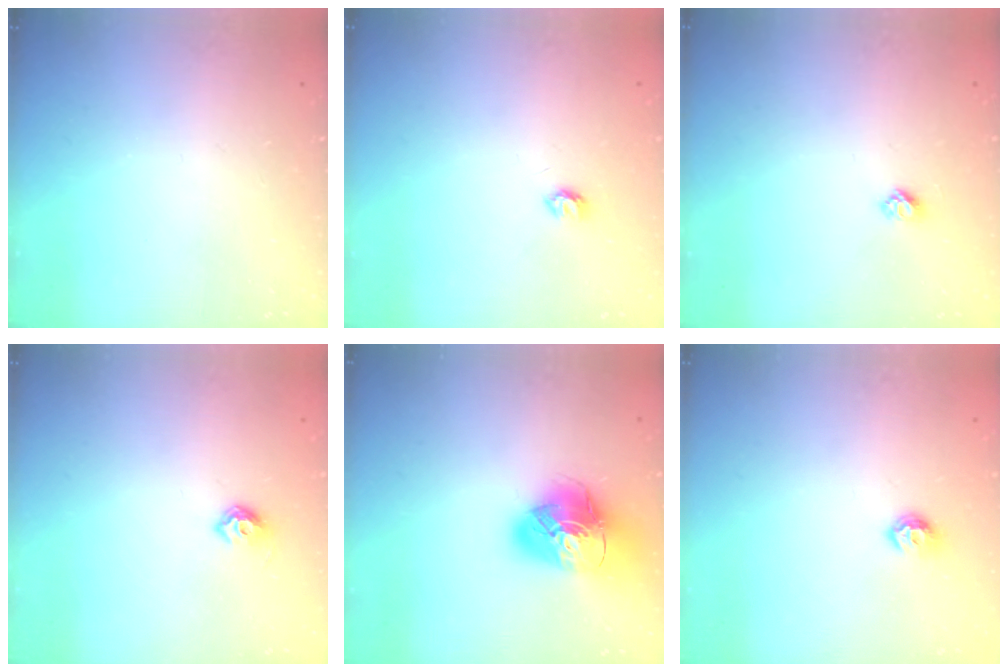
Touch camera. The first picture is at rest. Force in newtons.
{"total": 3.9, "press": 3.9, "slide": 0.5}
{"total": 4.5, "press": 4.4, "slide": 0.5}
{"total": 6.4, "press": 6.3, "slide": 1.1}
{"total": 15.6, "press": 15.5, "slide": 1.6}
{"total": 7.5, "press": 7.4, "slide": 0.7}